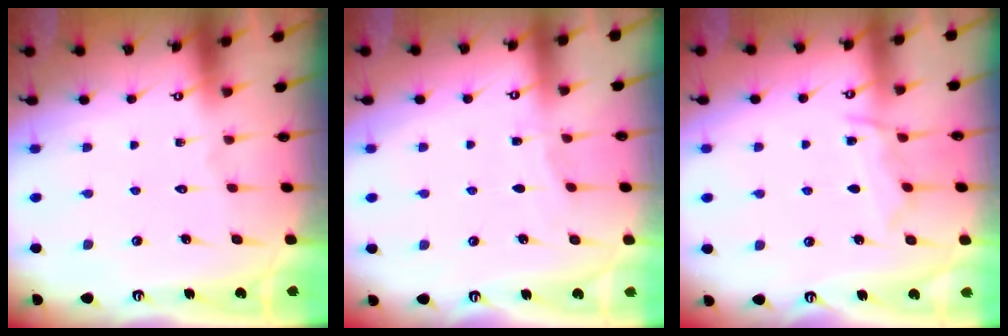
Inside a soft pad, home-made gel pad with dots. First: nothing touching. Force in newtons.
{"total": 2.7, "press": 2.7, "slide": 0.4}
{"total": 7.5, "press": 7.5, "slide": 0.6}